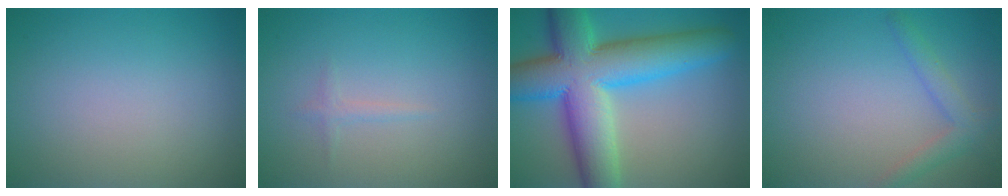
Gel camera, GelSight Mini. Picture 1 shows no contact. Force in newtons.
{"total": 0.8, "press": 0.8, "slide": 0.1}
{"total": 12.9, "press": 12.9, "slide": 0.3}
{"total": 2.3, "press": 2.3, "slide": 0.3}